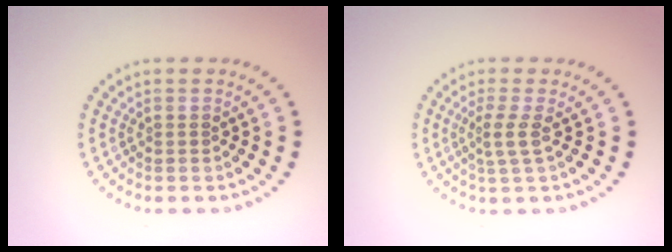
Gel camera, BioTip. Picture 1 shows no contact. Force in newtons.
{"total": 2.1, "press": 1.4, "slide": 1.5}